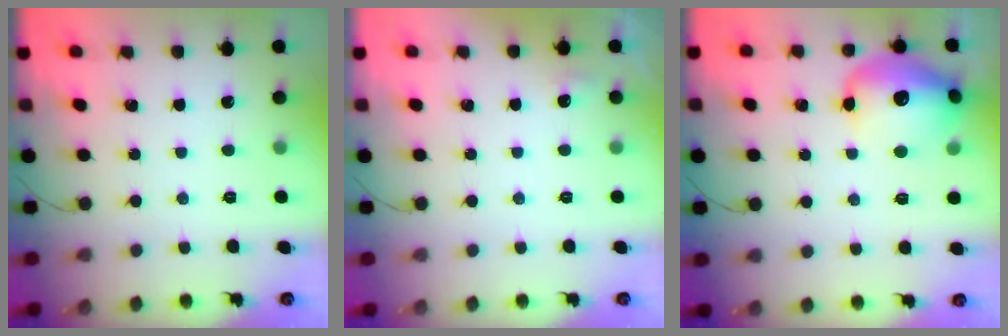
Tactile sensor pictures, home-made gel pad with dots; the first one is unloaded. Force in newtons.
{"total": 6.5, "press": 3.4, "slide": 5.5}
{"total": 15.3, "press": 15.1, "slide": 2.7}